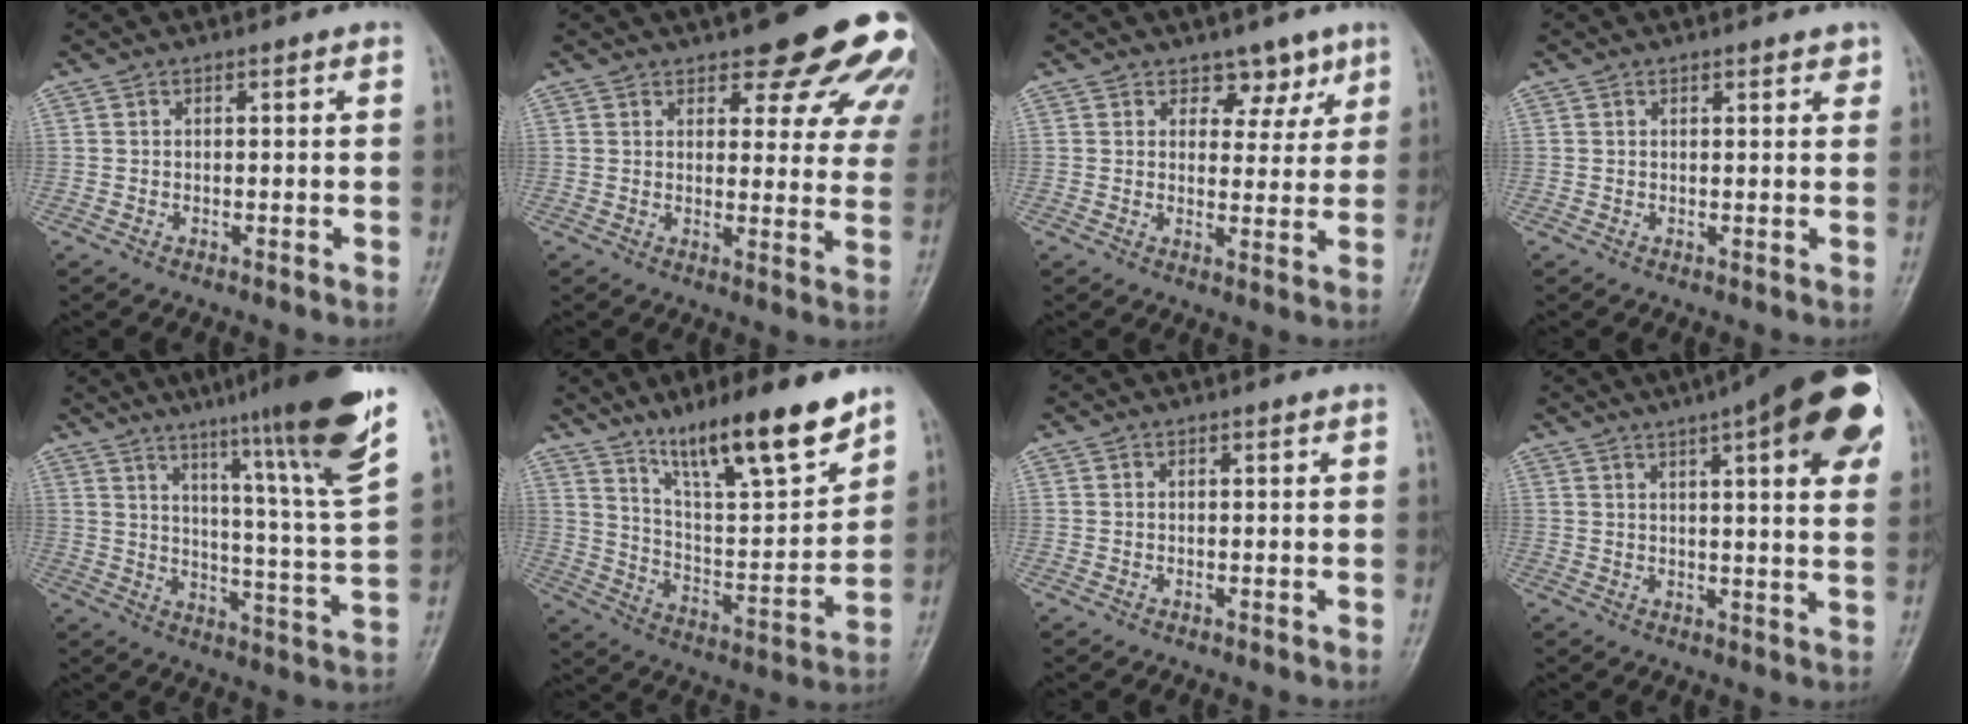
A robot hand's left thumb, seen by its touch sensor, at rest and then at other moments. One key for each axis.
{"total": 17.7, "fx": 11.7, "fy": 6.4, "fz": 11.6, "tx": -0.099, "ty": -0.050, "tz": 0.131}
{"total": 4.9, "fx": 3.4, "fy": 3.1, "fz": 1.7, "tx": 0.013, "ty": -0.021, "tz": 0.048}
{"total": 1.8, "fx": 1.3, "fy": 0.7, "fz": 0.9, "tx": -0.003, "ty": -0.005, "tz": 0.014}
{"total": 20.4, "fx": 13.9, "fy": 0.2, "fz": 15.0, "tx": -0.202, "ty": -0.076, "tz": 0.195}
{"total": 18.1, "fx": 13.0, "fy": 3.4, "fz": 12.1, "tx": -0.172, "ty": -0.078, "tz": 0.228}
{"total": 0.0}
{"total": 22.3, "fx": 11.0, "fy": 5.7, "fz": 18.6, "tx": -0.241, "ty": -0.004, "tz": 0.139}